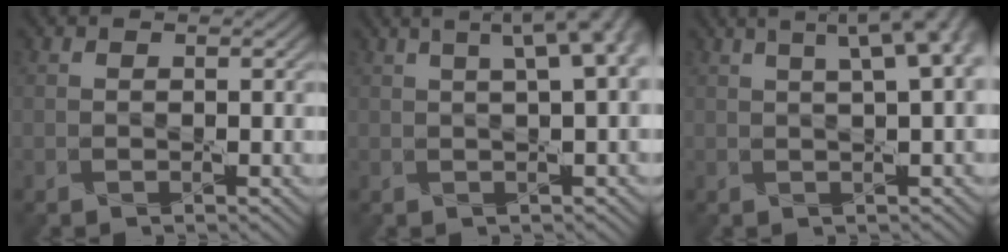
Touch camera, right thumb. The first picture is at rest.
{"total": 8.9, "force": [3.2, 3.0, 7.8], "torque": [-0.070, 0.044, 0.021]}
{"total": 9.7, "force": [3.7, 3.2, 8.4], "torque": [-0.080, 0.047, 0.026]}